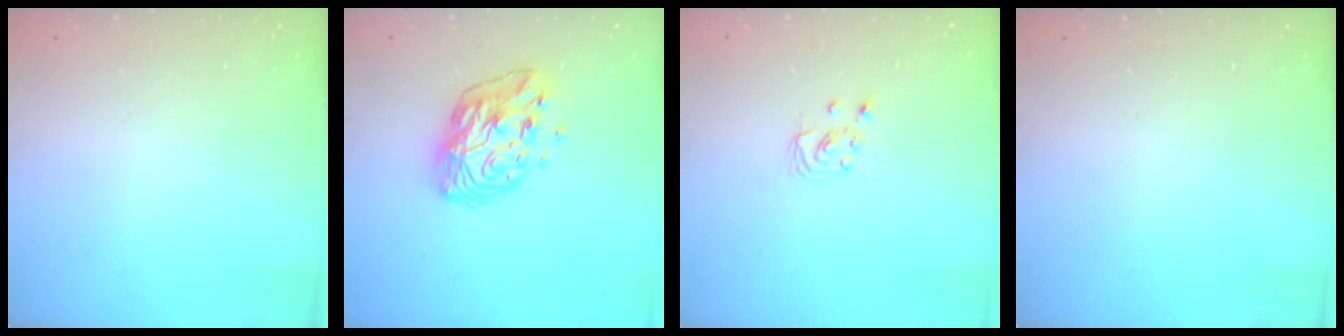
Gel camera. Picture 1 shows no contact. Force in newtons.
{"total": 11.4, "press": 11.3, "slide": 0.9}
{"total": 2.3, "press": 2.2, "slide": 0.3}
{"total": 0.0}